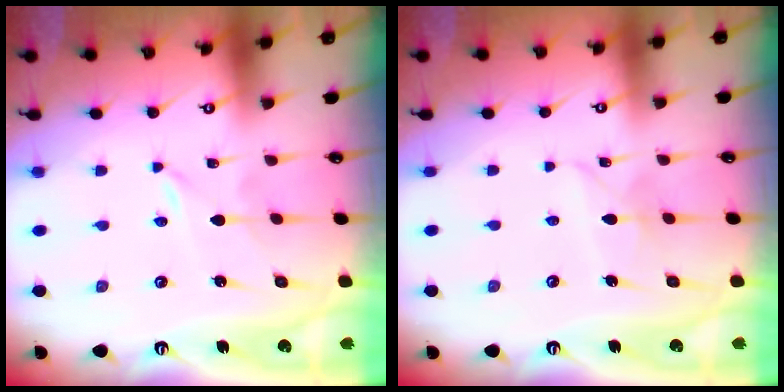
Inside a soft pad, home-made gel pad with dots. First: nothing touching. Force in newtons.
{"total": 5.6, "press": 5.6, "slide": 0.4}